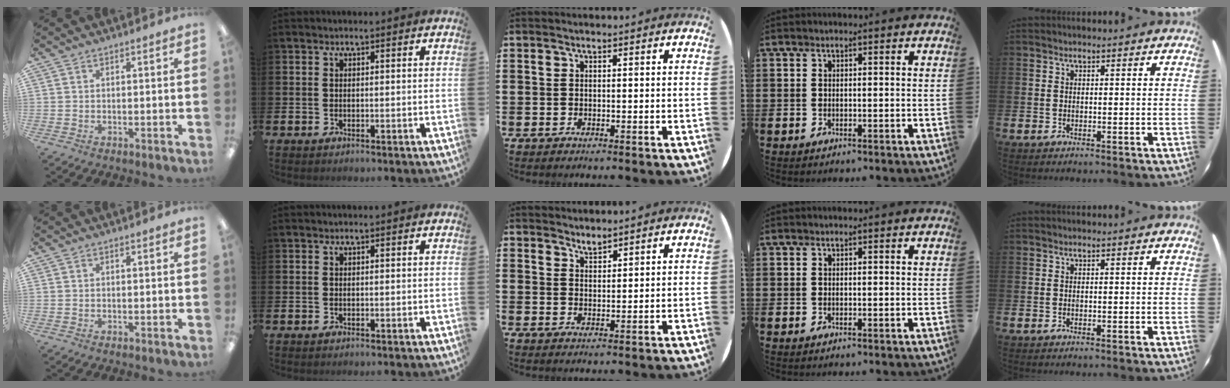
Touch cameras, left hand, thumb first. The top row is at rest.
{"middle": {"total": 2.2, "force": [2.1, 0.2, -0.2], "torque": [0.001, -0.004, 0.041]}}